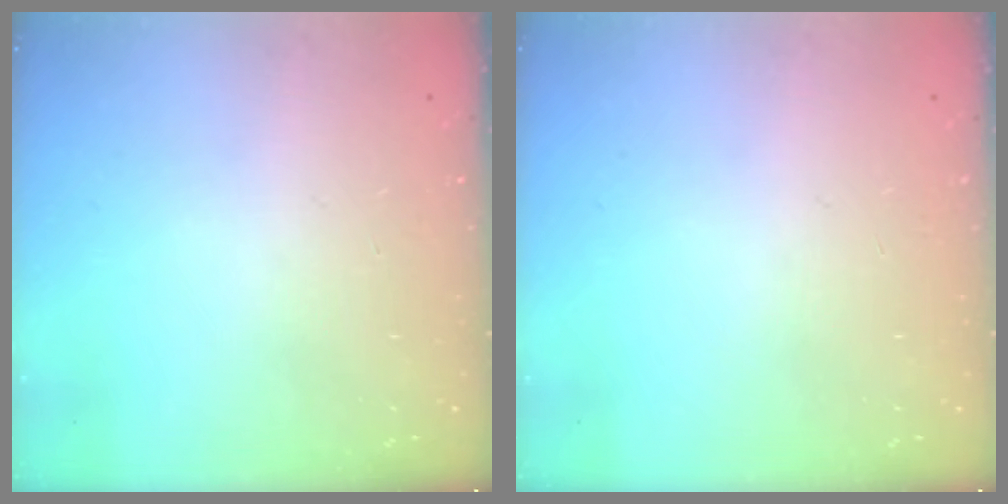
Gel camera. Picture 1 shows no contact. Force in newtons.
{"total": 0.0}